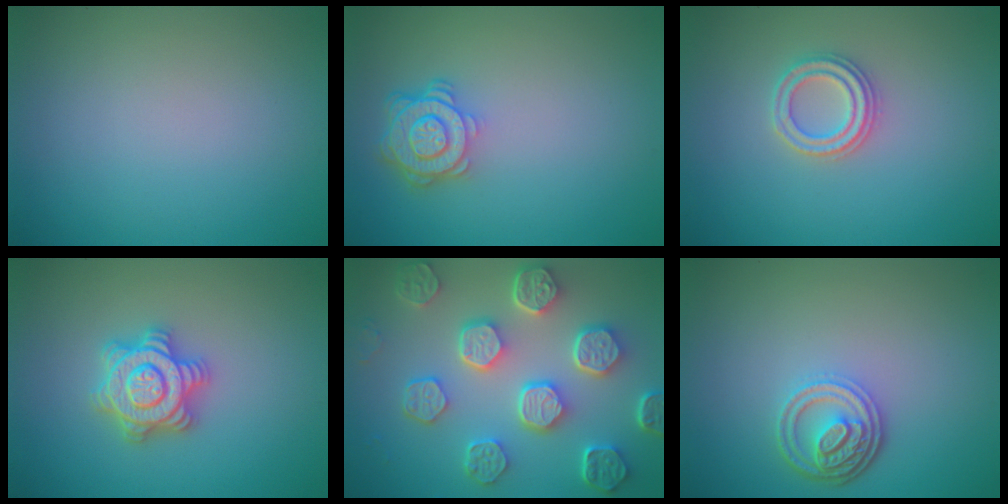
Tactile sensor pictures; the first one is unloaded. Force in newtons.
{"total": 4.4, "press": 3.5, "slide": 2.6}
{"total": 2.3, "press": 2.3, "slide": 0.2}
{"total": 4.8, "press": 4.8, "slide": 0.8}
{"total": 7.9, "press": 6.0, "slide": 5.2}
{"total": 3.9, "press": 3.1, "slide": 2.4}